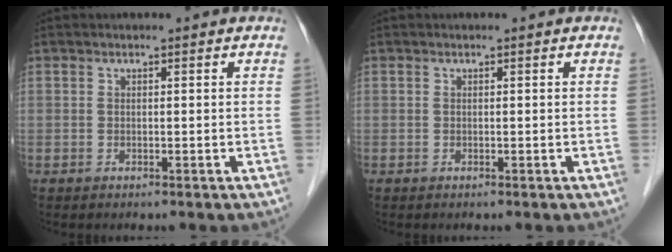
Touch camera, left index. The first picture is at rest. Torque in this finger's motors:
{"motor_torque": [-0.26, -0.20, 0.07, 0.01]}